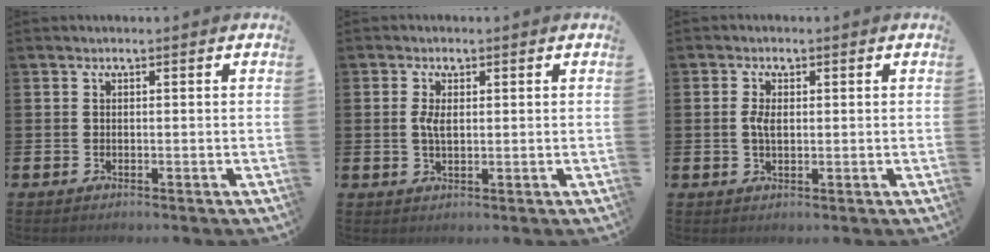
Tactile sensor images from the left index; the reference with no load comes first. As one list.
[{"total": 2.8, "force": [0.8, 1.4, 2.3], "torque": [-0.038, 0.001, 0.010]}, {"total": 2.7, "force": [0.5, 1.4, 2.2], "torque": [-0.035, 0.003, 0.005]}]